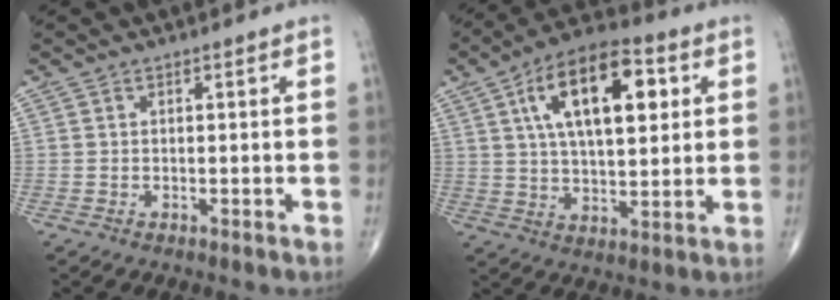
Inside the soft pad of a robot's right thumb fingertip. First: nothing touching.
{"total": 17.9, "force": [5.6, 8.3, 14.9], "torque": [-0.221, 0.001, 0.088]}